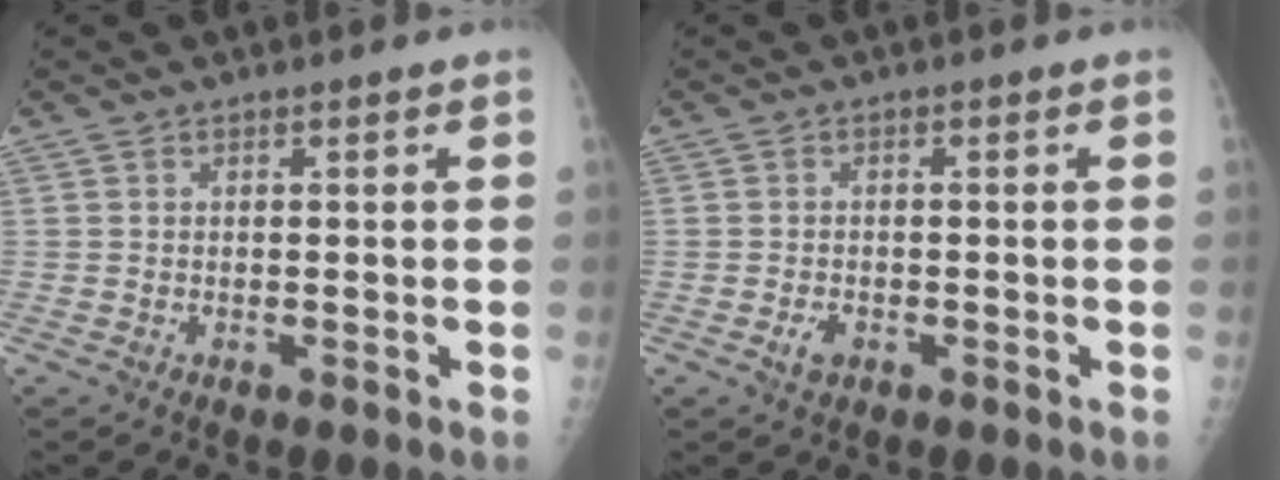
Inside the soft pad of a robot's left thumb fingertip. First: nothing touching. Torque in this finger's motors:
{"motor_torque": [-0.32, 0.20, 0.07, 0.05, 0.00]}